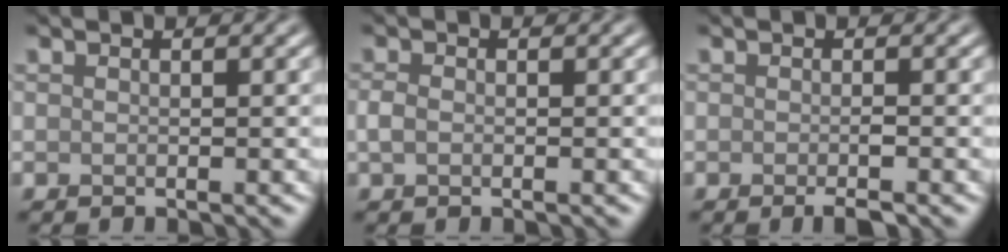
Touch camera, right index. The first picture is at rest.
{"total": 1.2, "force": [-0.4, 0.8, 0.8], "torque": [-0.019, 0.000, -0.009]}
{"total": 1.4, "force": [-0.7, 0.2, 1.2], "torque": [-0.017, -0.002, -0.011]}